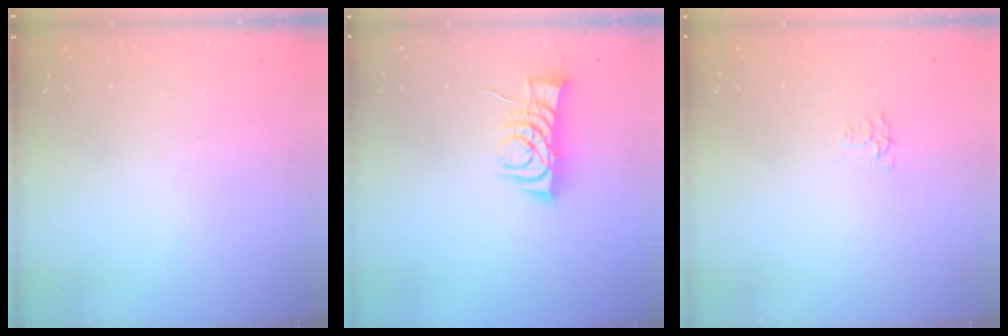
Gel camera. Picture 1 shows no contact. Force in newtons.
{"total": 7.8, "press": 7.7, "slide": 0.6}
{"total": 4.5, "press": 4.4, "slide": 0.6}